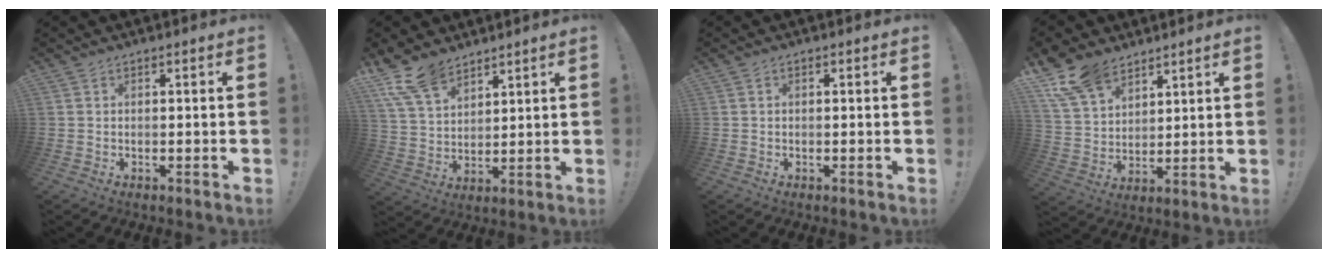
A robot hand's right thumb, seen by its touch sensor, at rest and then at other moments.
{"total": 13.3, "force": [9.6, 7.1, 5.8], "torque": [-0.113, -0.053, 0.187]}
{"total": 0.6, "force": [-0.1, 0.3, 0.4], "torque": [-0.012, 0.004, -0.001]}
{"total": 14.6, "force": [10.1, 8.7, 6.1], "torque": [-0.123, -0.055, 0.197]}